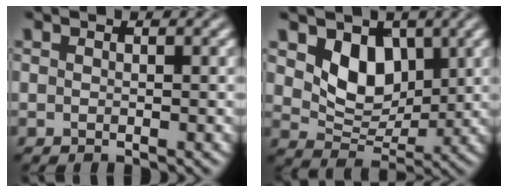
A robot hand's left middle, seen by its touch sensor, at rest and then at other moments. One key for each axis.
{"total": 4.5, "fx": 1.6, "fy": 3.3, "fz": 2.7, "tx": -0.060, "ty": -0.016, "tz": 0.028}